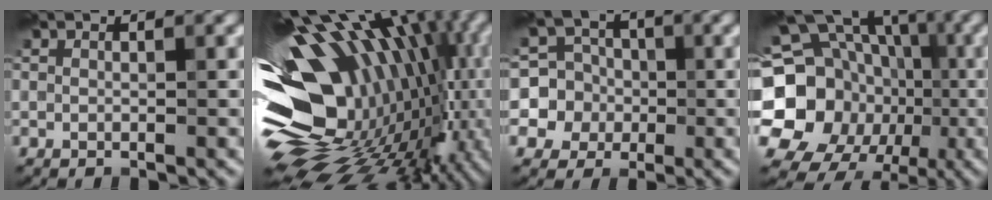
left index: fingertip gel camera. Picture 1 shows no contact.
{"total": 18.4, "force": [-1.3, 11.6, 14.3], "torque": [-0.232, 0.004, -0.026]}
{"total": 7.1, "force": [-1.0, 6.9, 1.0], "torque": [-0.013, 0.021, -0.038]}
{"total": 20.5, "force": [-3.4, 18.2, 8.9], "torque": [-0.177, -0.005, -0.089]}